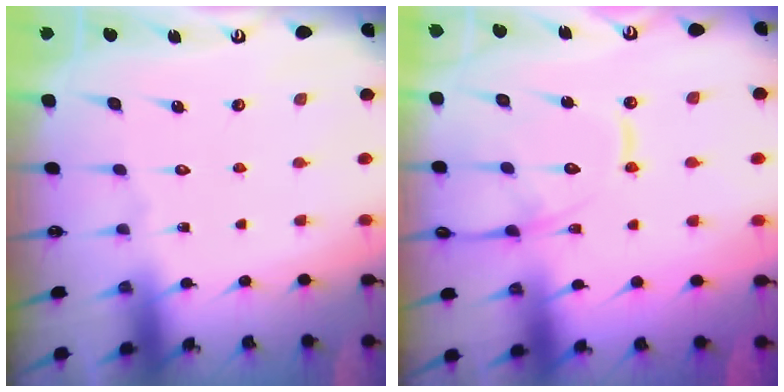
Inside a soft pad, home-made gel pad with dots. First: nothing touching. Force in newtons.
{"total": 14.0, "press": 13.9, "slide": 1.5}